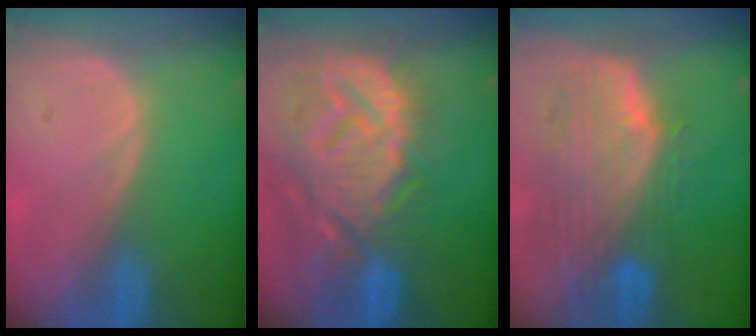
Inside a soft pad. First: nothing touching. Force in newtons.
{"total": 14.4, "press": 12.4, "slide": 7.3}
{"total": 9.9, "press": 8.8, "slide": 4.5}